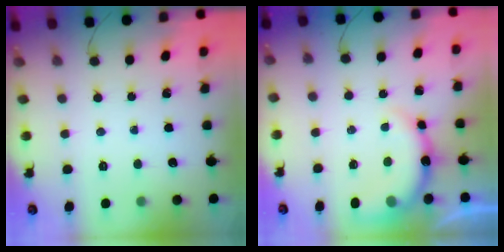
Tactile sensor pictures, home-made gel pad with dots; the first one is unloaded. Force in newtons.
{"total": 9.7, "press": 9.7, "slide": 0.9}